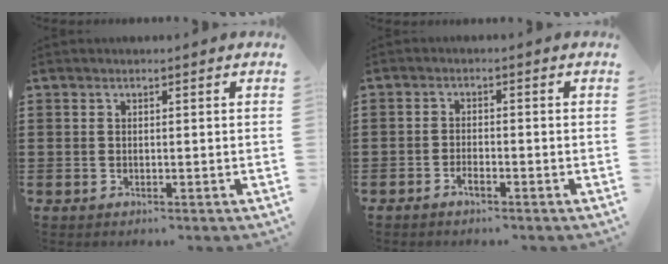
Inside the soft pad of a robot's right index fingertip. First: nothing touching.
{"total": 1.6, "force": [-1.2, 0.4, 0.9], "torque": [-0.019, -0.003, -0.022]}